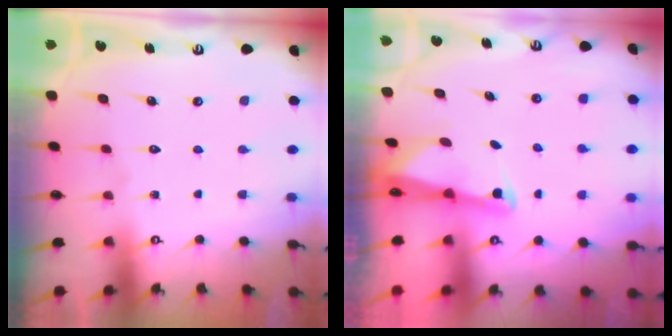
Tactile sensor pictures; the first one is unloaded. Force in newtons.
{"total": 1.6, "press": 1.6, "slide": 0.3}